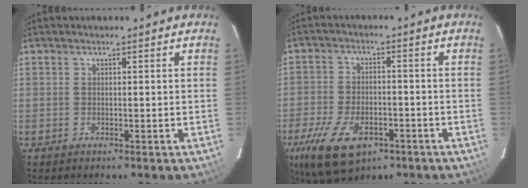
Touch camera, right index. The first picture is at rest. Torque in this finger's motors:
{"motor_torque": [1.23, -0.91, 0.26, 0.08]}